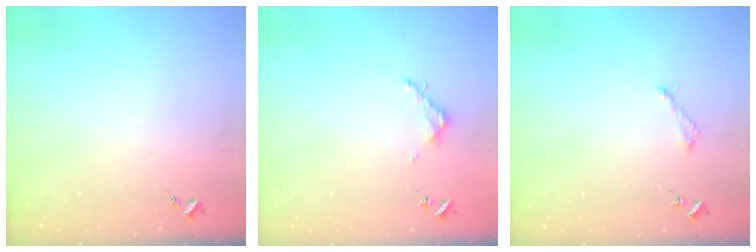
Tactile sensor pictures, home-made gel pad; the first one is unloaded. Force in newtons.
{"total": 3.1, "press": 3.1, "slide": 0.4}
{"total": 3.1, "press": 3.0, "slide": 0.3}